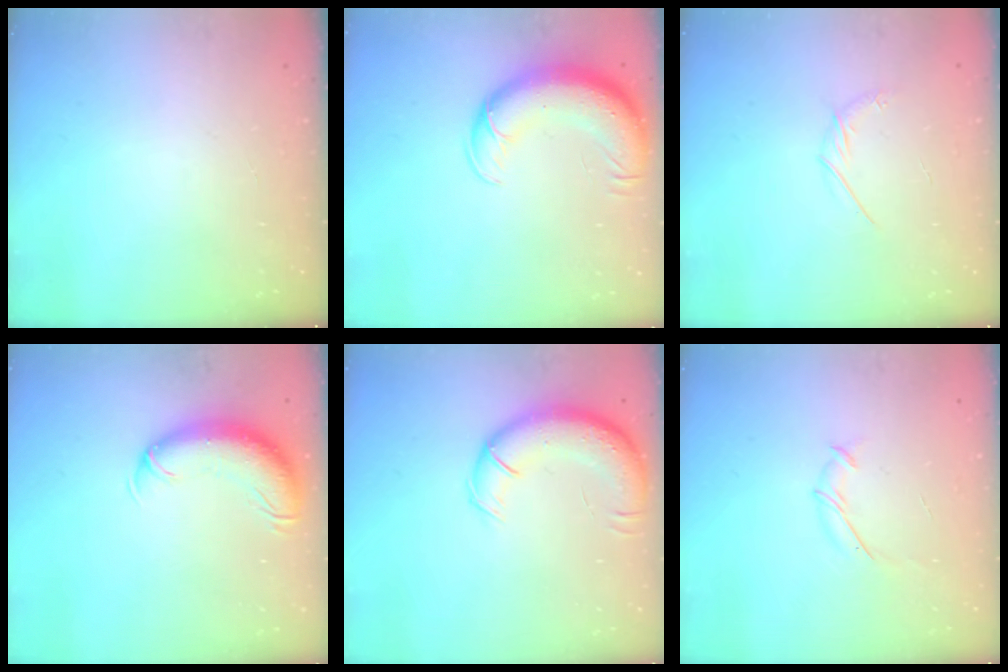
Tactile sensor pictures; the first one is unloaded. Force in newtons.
{"total": 13.5, "press": 13.1, "slide": 3.3}
{"total": 3.3, "press": 3.2, "slide": 0.7}
{"total": 11.9, "press": 11.6, "slide": 2.7}
{"total": 13.8, "press": 13.3, "slide": 3.7}
{"total": 5.3, "press": 5.1, "slide": 1.0}